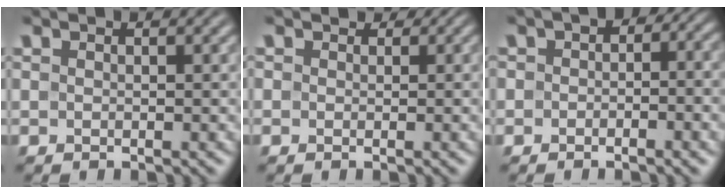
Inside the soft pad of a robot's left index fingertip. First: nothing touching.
{"total": 1.4, "force": [0.8, 1.1, 0.4], "torque": [-0.006, 0.008, -0.002]}
{"total": 7.5, "force": [0.9, 5.2, 5.4], "torque": [-0.037, 0.009, -0.005]}